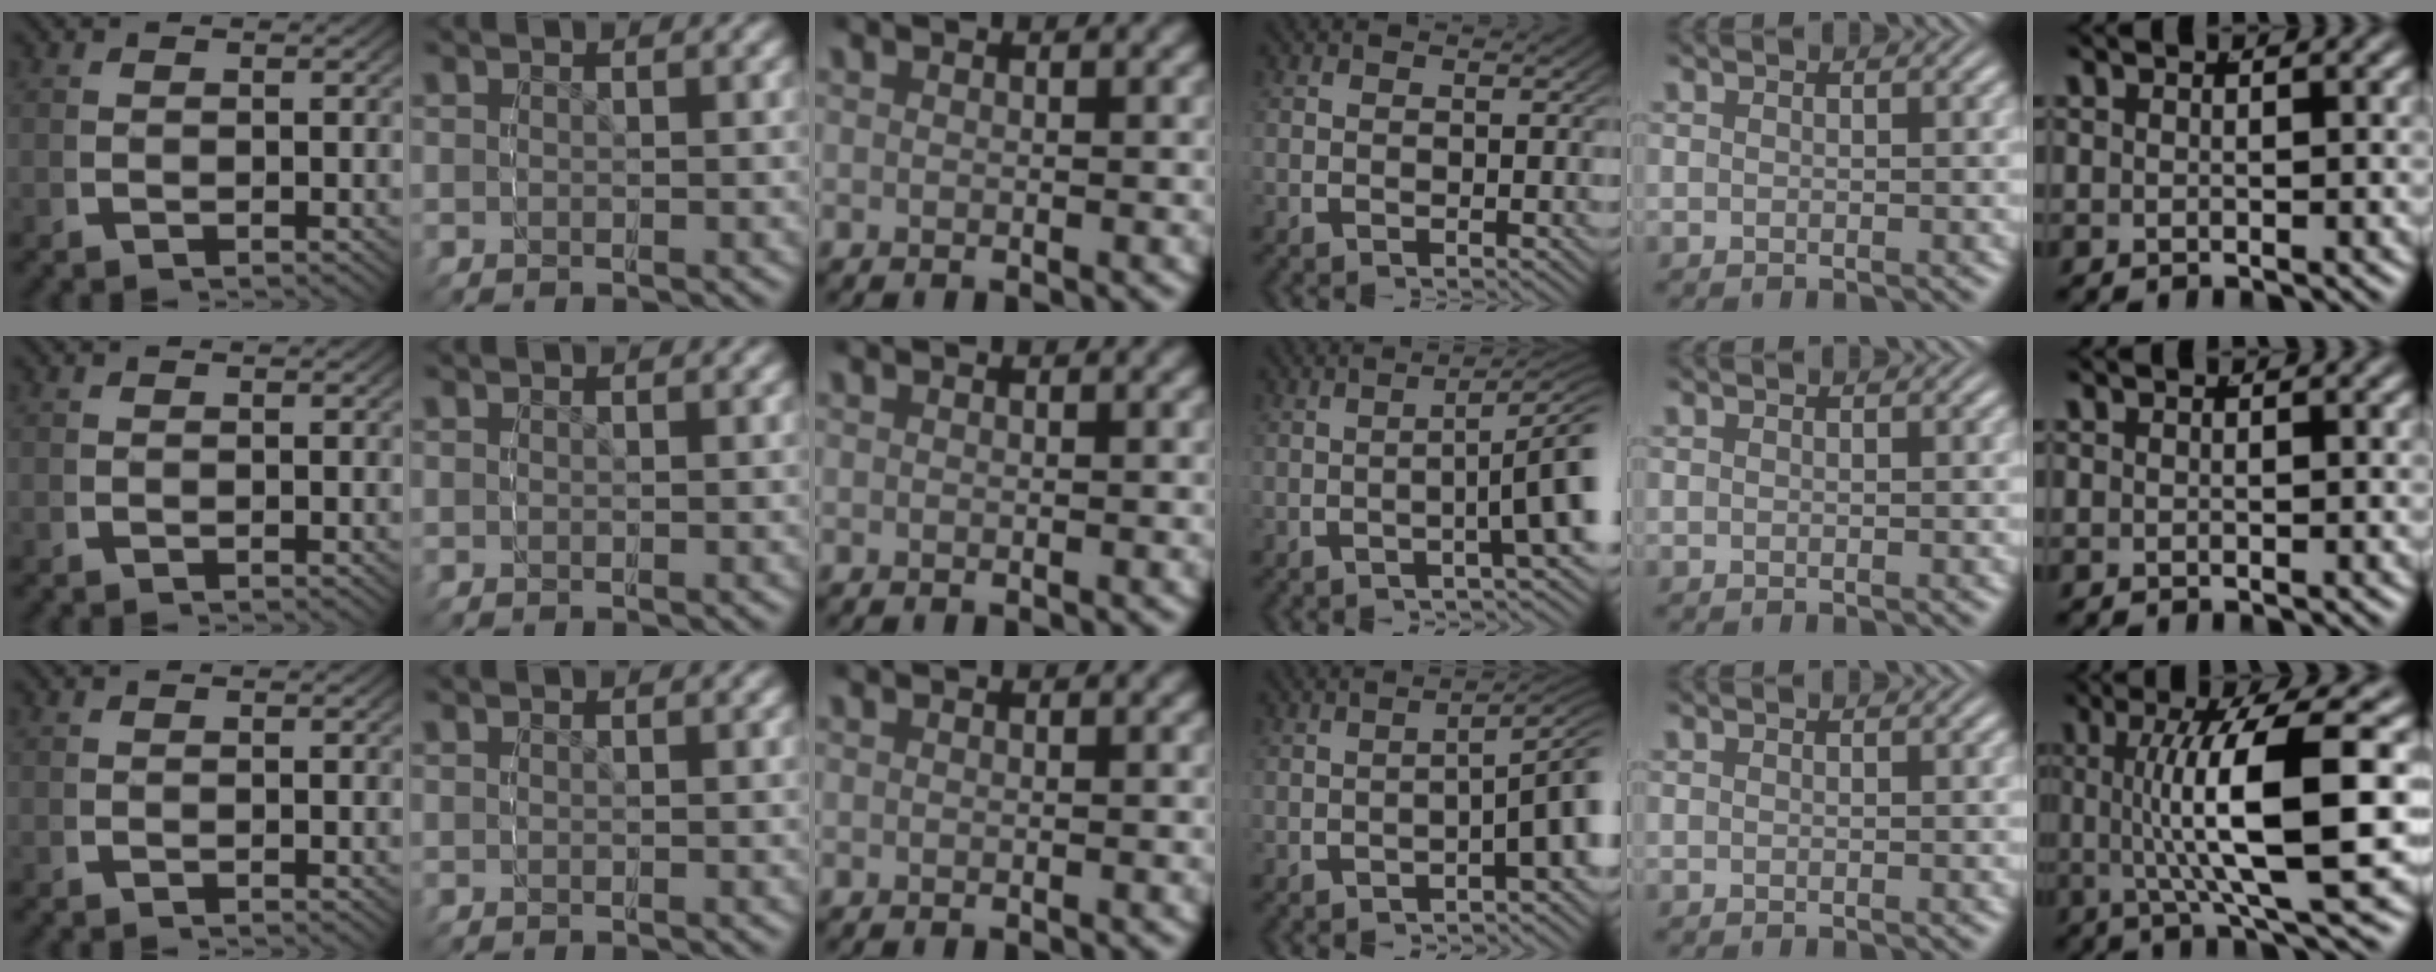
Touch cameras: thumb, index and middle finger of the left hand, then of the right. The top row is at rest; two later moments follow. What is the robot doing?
{"motion": "grasp_and_lifting", "object": "bottle"}